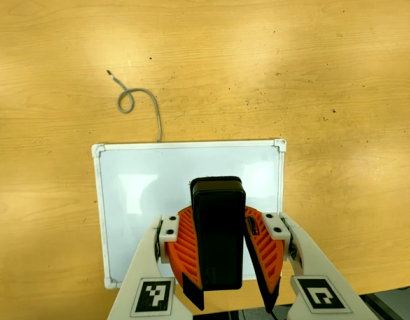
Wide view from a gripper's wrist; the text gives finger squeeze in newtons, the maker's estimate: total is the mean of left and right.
{"total": 8.8, "left": 9.1, "right": 8.6}